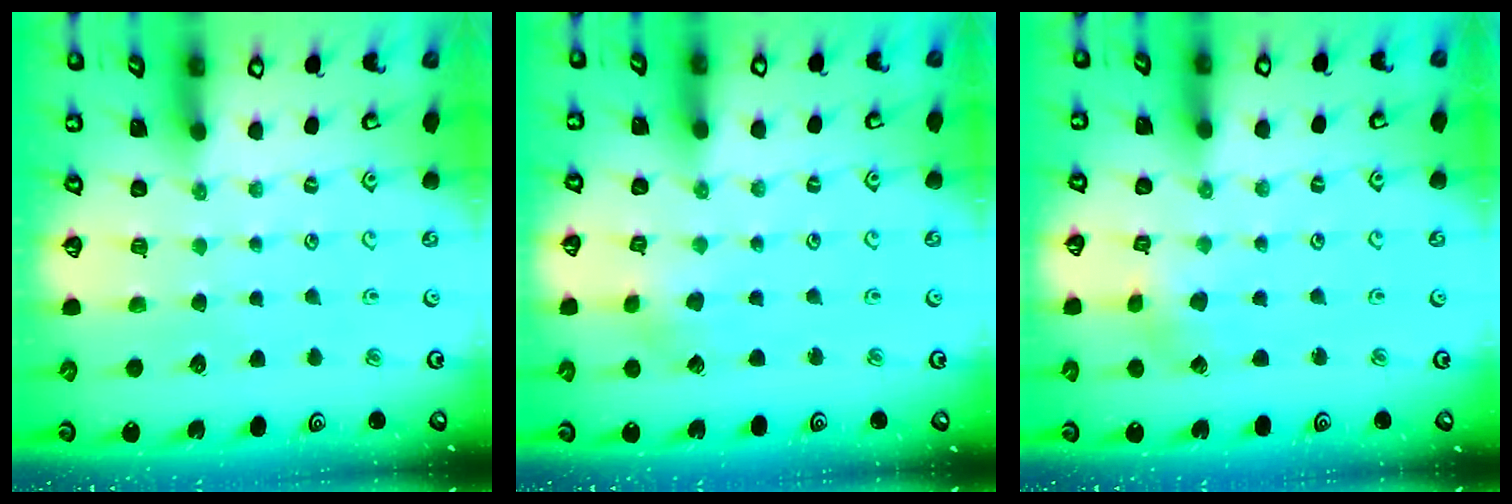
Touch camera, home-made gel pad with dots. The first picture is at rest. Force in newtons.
{"total": 2.3, "press": 2.3, "slide": 0.6}
{"total": 2.3, "press": 2.3, "slide": 0.3}